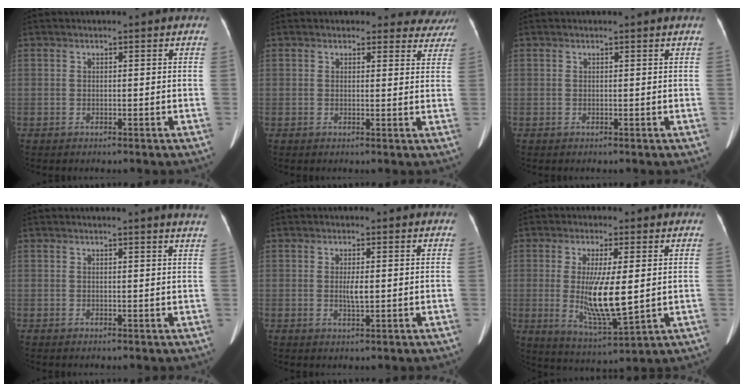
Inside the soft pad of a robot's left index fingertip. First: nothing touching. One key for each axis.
{"total": 8.5, "fx": 8.0, "fy": 2.9, "fz": 0.3, "tx": 0.047, "ty": -0.024, "tz": 0.052}
{"total": 0.8, "fx": 0.6, "fy": -0.4, "fz": 0.2, "tx": -0.009, "ty": -0.014, "tz": 0.008}
{"total": 5.1, "fx": 4.6, "fy": -0.8, "fz": 2.1, "tx": -0.019, "ty": -0.021, "tz": 0.027}
{"total": 1.8, "fx": -0.3, "fy": 0.4, "fz": 1.7, "tx": -0.034, "ty": -0.020, "tz": -0.006}
{"total": 9.4, "fx": -0.2, "fy": 1.5, "fz": 9.2, "tx": -0.178, "ty": -0.043, "tz": 0.001}